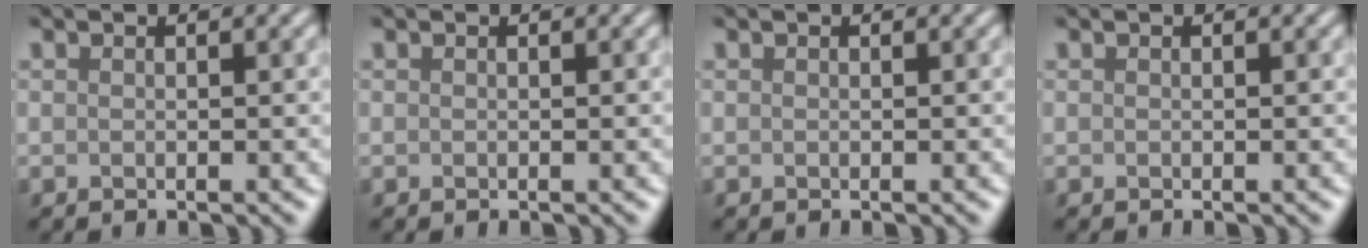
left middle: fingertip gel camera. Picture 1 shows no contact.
{"total": 0.0}
{"total": 0.0}
{"total": 0.0}